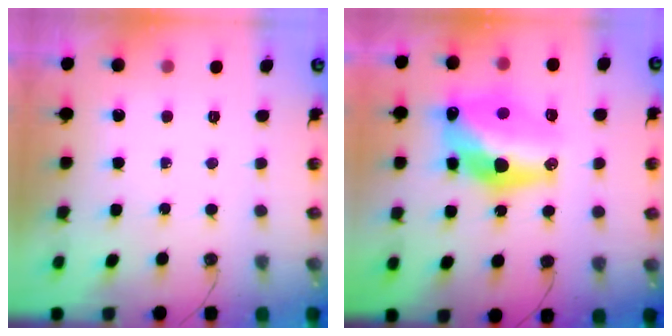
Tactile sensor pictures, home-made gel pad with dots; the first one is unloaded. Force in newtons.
{"total": 18.2, "press": 17.6, "slide": 4.5}